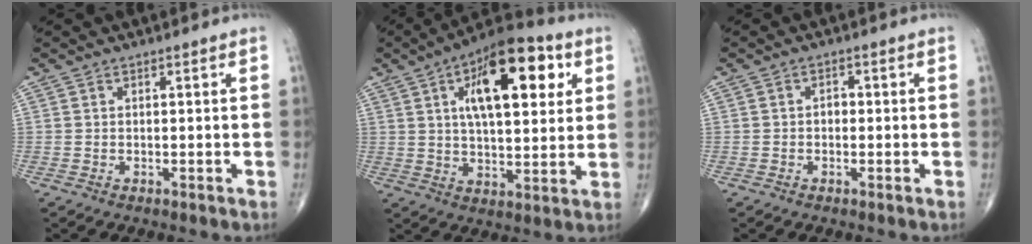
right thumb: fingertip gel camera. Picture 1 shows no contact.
{"total": 19.8, "force": [6.7, 8.7, 16.4], "torque": [-0.224, -0.003, 0.101]}
{"total": 1.5, "force": [-0.2, 1.1, 1.0], "torque": [-0.008, 0.006, -0.007]}